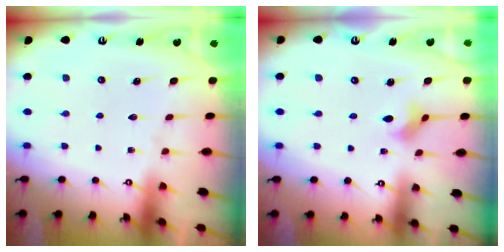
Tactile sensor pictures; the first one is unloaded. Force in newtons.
{"total": 2.9, "press": 2.9, "slide": 0.3}